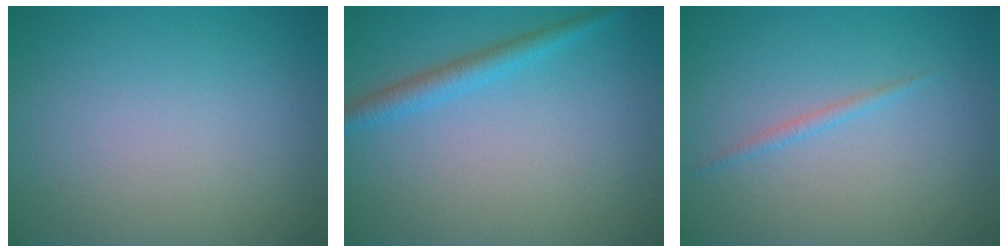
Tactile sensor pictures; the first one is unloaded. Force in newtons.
{"total": 2.2, "press": 2.2, "slide": 0.1}
{"total": 0.9, "press": 0.9, "slide": 0.1}